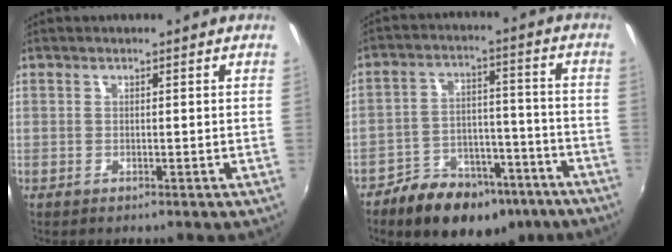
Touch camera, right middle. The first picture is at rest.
{"total": 15.7, "force": [-11.2, 8.2, 7.4], "torque": [-0.134, 0.016, -0.150]}